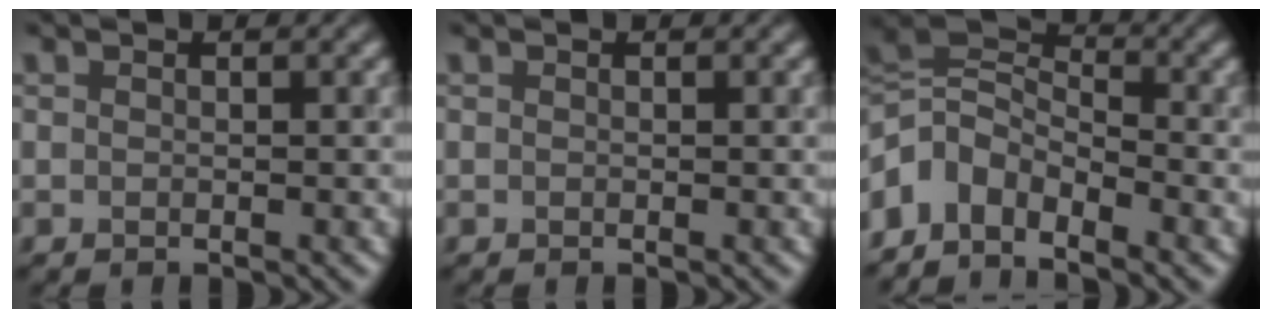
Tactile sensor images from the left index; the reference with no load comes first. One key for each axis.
{"total": 0.0}
{"total": 4.8, "fx": -3.3, "fy": 2.6, "fz": 2.3, "tx": -0.044, "ty": 0.003, "tz": -0.081}